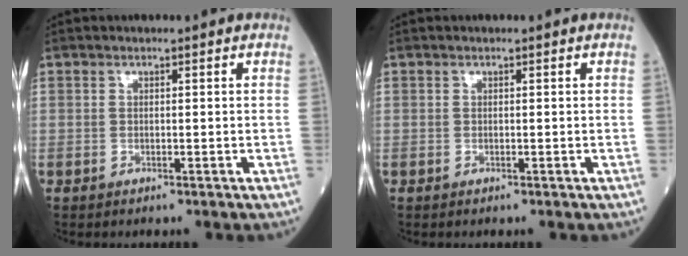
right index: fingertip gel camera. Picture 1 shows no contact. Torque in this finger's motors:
{"motor_torque": [0.01, 0.00, 0.01, -0.01]}